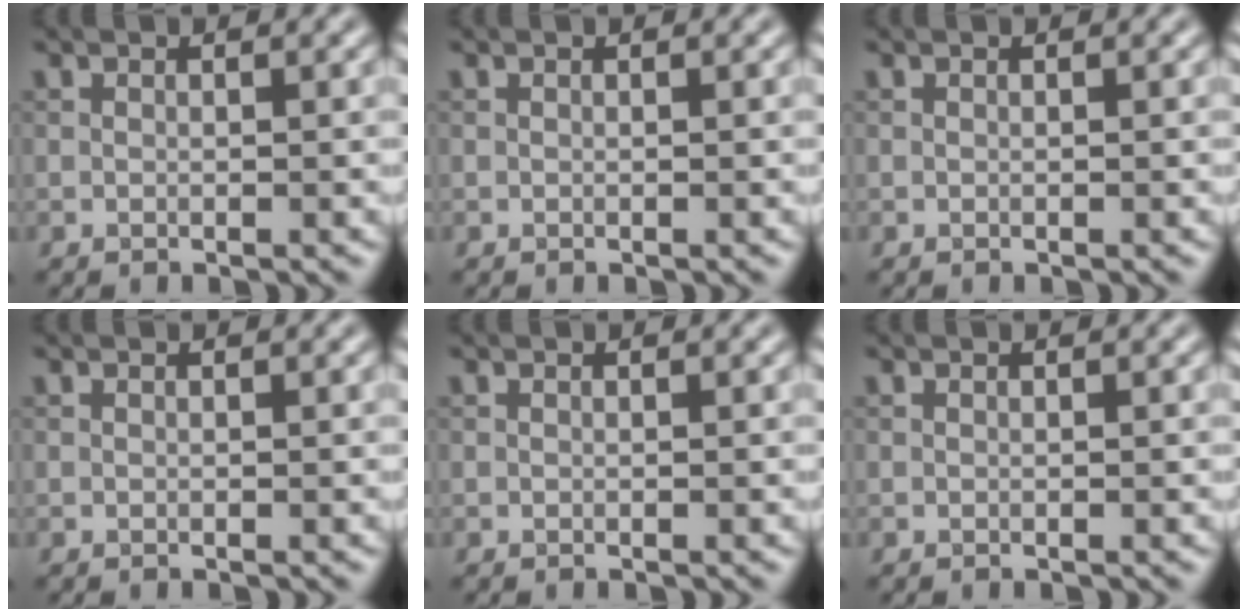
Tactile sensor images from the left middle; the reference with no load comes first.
{"total": 0.0}
{"total": 0.0}
{"total": 0.0}
{"total": 0.0}
{"total": 0.0}